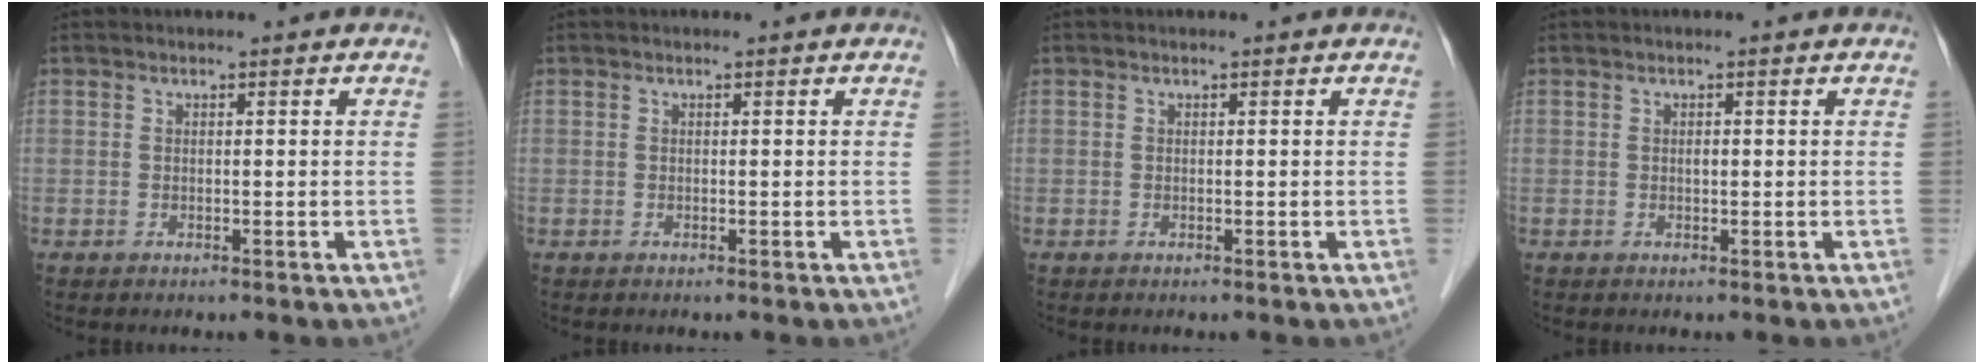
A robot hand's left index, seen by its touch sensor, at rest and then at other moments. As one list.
[{"total": 0.0}, {"total": 0.0}, {"total": 0.5, "force": [-0.2, 0.2, 0.4], "torque": [-0.009, -0.003, -0.003]}]